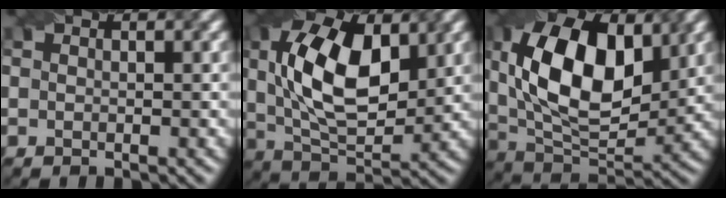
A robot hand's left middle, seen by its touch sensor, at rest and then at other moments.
{"total": 10.4, "force": [2.3, 5.3, 8.6], "torque": [-0.160, 0.009, 0.034]}
{"total": 12.1, "force": [2.8, 6.6, 9.7], "torque": [-0.168, 0.008, 0.045]}